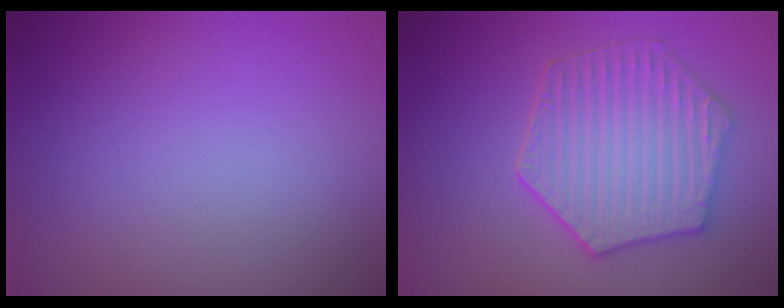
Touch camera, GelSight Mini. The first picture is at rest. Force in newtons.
{"total": 6.3, "press": 5.1, "slide": 3.8}